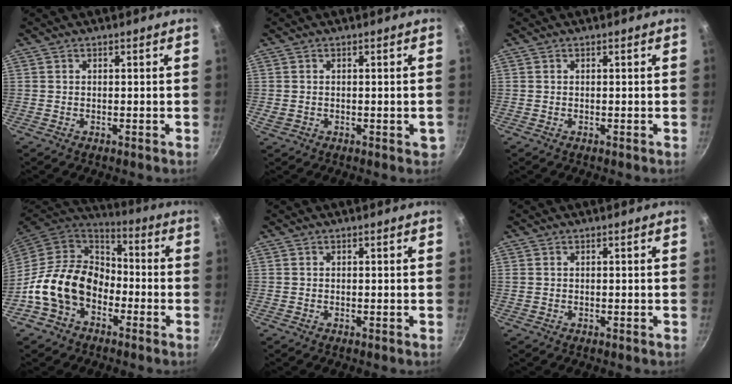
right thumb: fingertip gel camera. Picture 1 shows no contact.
{"total": 2.6, "force": [-0.3, 1.5, 2.1], "torque": [-0.021, 0.000, -0.003]}
{"total": 0.0}
{"total": 16.5, "force": [-5.3, 12.2, 9.8], "torque": [-0.137, 0.052, -0.112]}
{"total": 0.0}
{"total": 0.0}